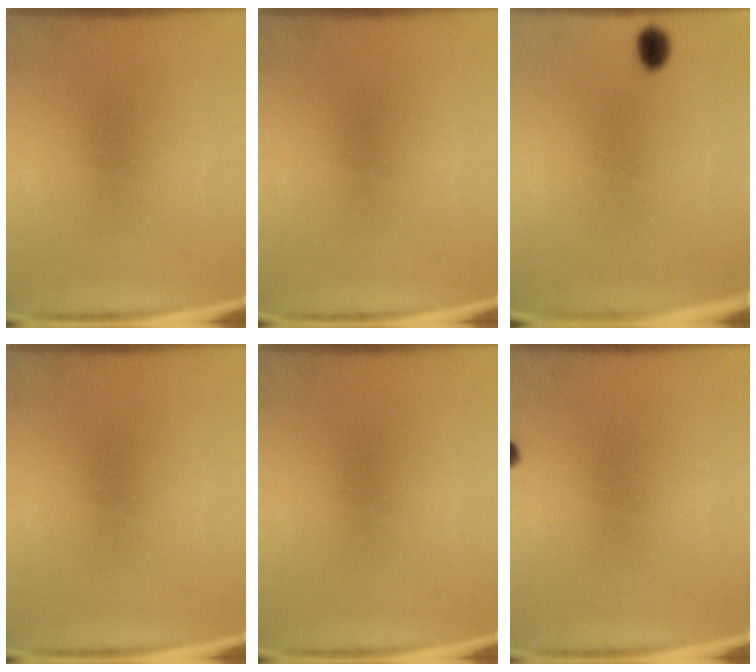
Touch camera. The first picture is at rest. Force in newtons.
{"total": 0.0}
{"total": 1.7}
{"total": 0.0}
{"total": 0.0}
{"total": 1.3}